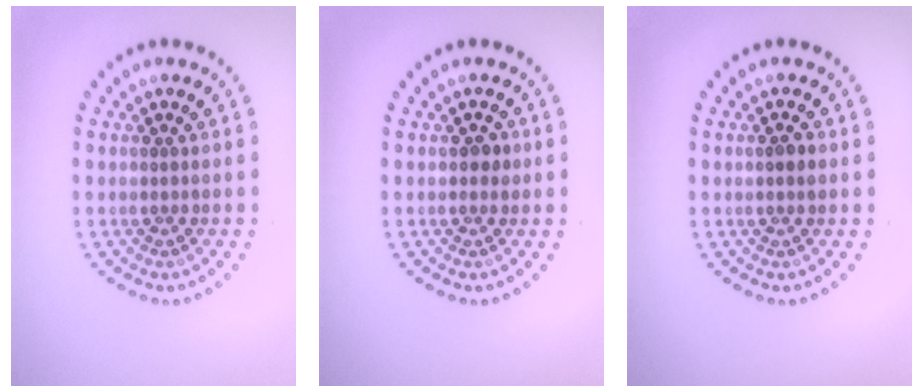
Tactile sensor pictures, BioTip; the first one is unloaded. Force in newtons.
{"total": 1.1, "press": 1.1, "slide": 0.1}
{"total": 1.1, "press": 1.1, "slide": 0.2}